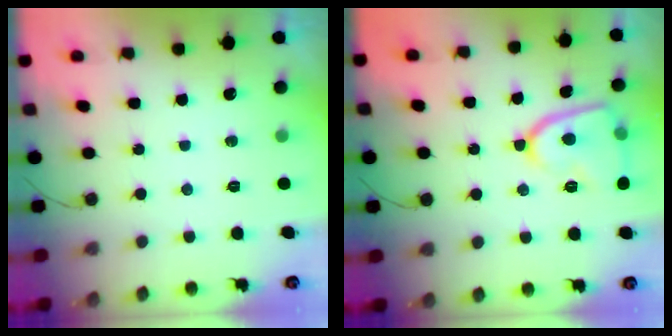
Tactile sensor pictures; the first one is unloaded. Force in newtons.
{"total": 12.7, "press": 12.7, "slide": 0.7}